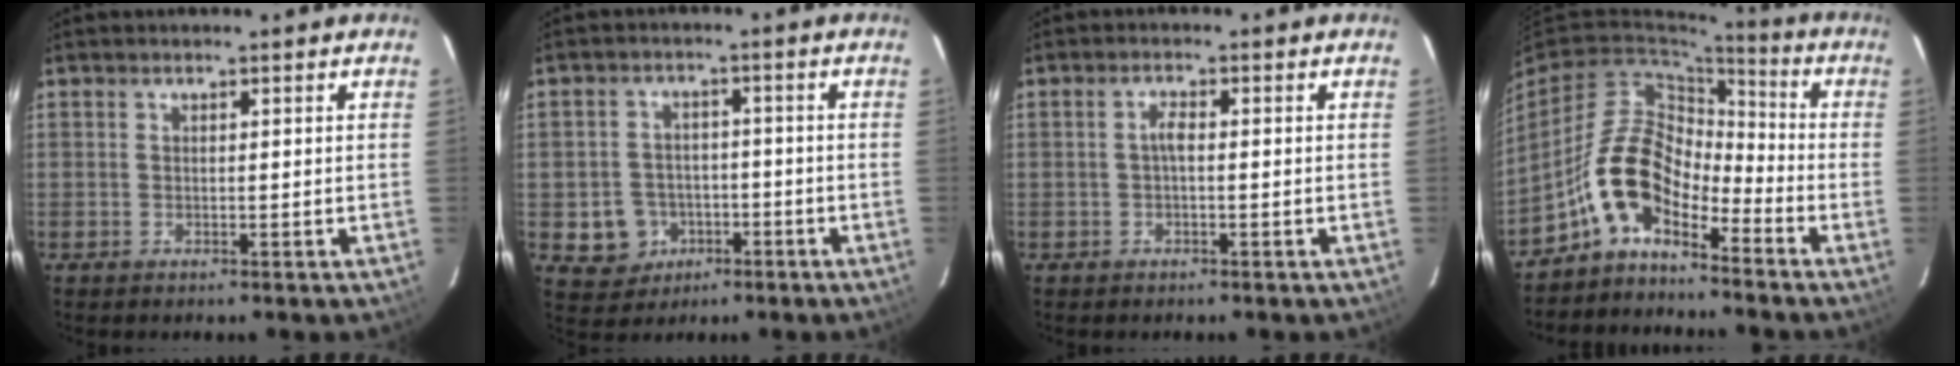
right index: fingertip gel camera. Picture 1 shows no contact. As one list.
[{"total": 7.3, "force": [-2.8, 6.5, 1.7], "torque": [-0.055, 0.016, -0.024]}, {"total": 1.6, "force": [-0.3, 0.5, 1.5], "torque": [-0.030, 0.007, -0.006]}, {"total": 10.3, "force": [-6.6, 4.8, 6.2], "torque": [-0.124, 0.023, -0.136]}]